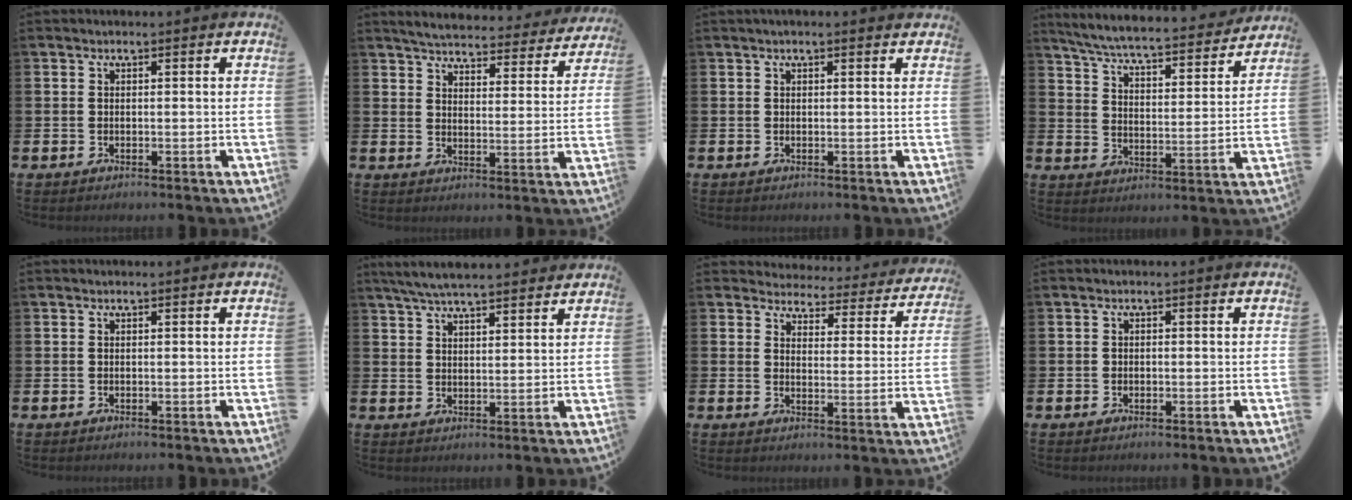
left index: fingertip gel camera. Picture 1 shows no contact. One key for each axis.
{"total": 4.8, "fx": 4.7, "fy": 0.6, "fz": 0.9, "tx": -0.034, "ty": -0.037, "tz": 0.078}
{"total": 0.7, "fx": 0.6, "fy": 0.1, "fz": 0.4, "tx": -0.001, "ty": -0.001, "tz": 0.008}
{"total": 6.1, "fx": 5.8, "fy": 0.5, "fz": 2.0, "tx": -0.070, "ty": -0.046, "tz": 0.095}
{"total": 0.0}
{"total": 5.9, "fx": 5.5, "fy": 0.7, "fz": 1.9, "tx": -0.051, "ty": -0.016, "tz": 0.101}
{"total": 4.2, "fx": 4.0, "fy": 0.9, "fz": 0.3, "tx": -0.017, "ty": -0.044, "tz": 0.063}
{"total": 0.6, "fx": -0.2, "fy": 0.5, "fz": 0.2, "tx": -0.010, "ty": 0.006, "tz": -0.005}